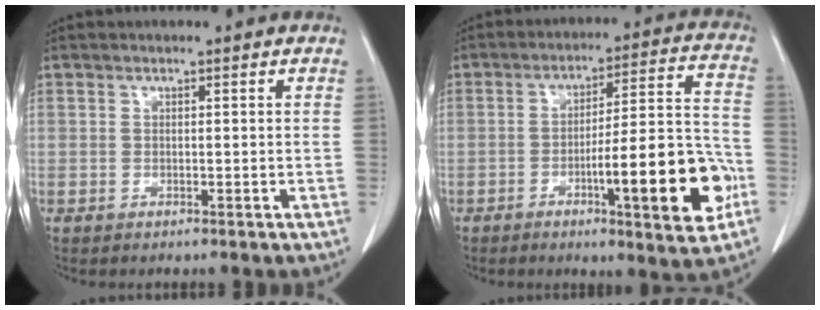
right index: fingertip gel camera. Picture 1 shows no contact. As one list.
[{"total": 16.7, "force": [-5.9, 1.9, 15.5], "torque": [-0.215, 0.010, -0.081]}]